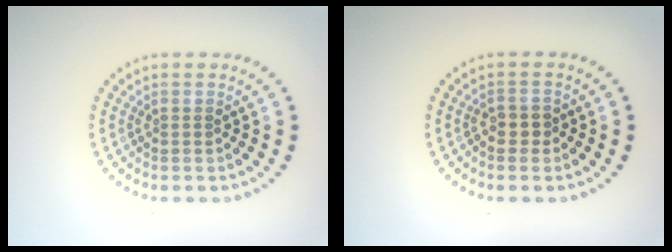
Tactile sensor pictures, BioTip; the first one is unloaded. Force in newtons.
{"total": 1.0, "press": 0.9, "slide": 0.5}